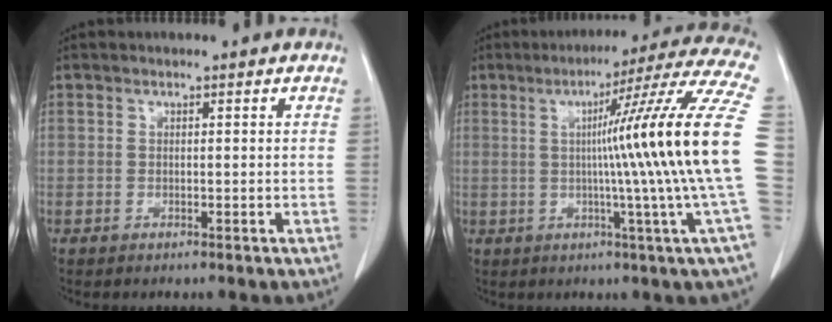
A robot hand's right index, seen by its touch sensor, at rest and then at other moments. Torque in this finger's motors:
{"motor_torque": [1.94, -0.19, 0.76, 0.21]}